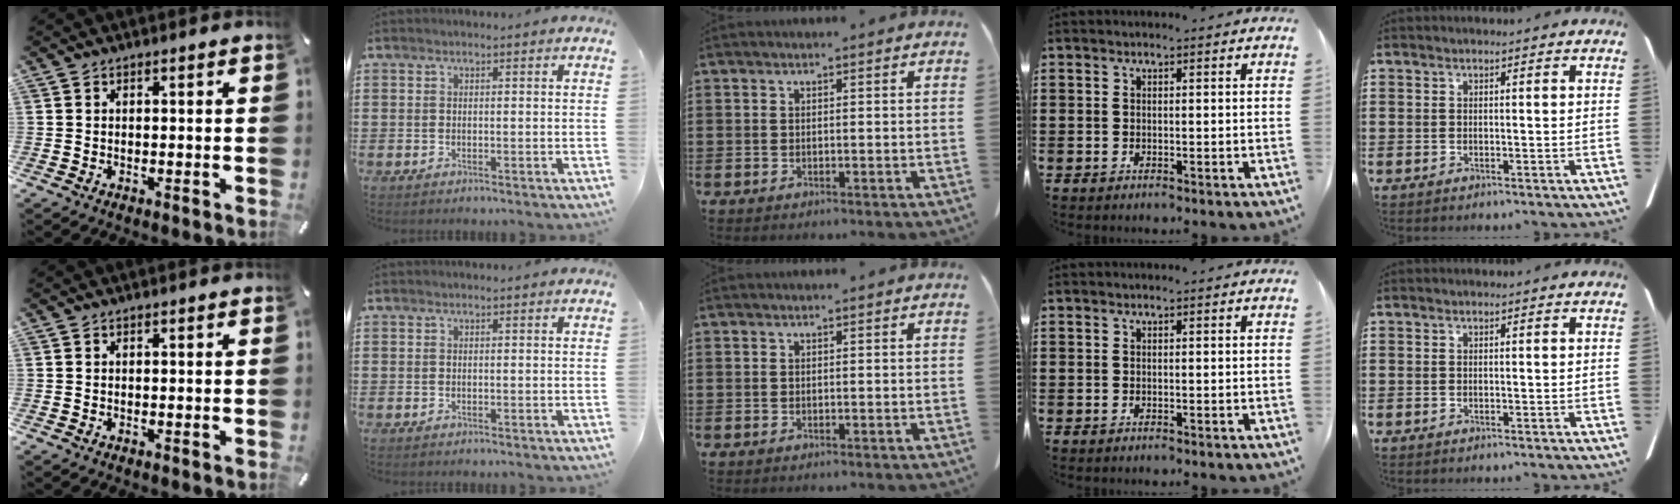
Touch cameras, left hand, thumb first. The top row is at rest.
{}